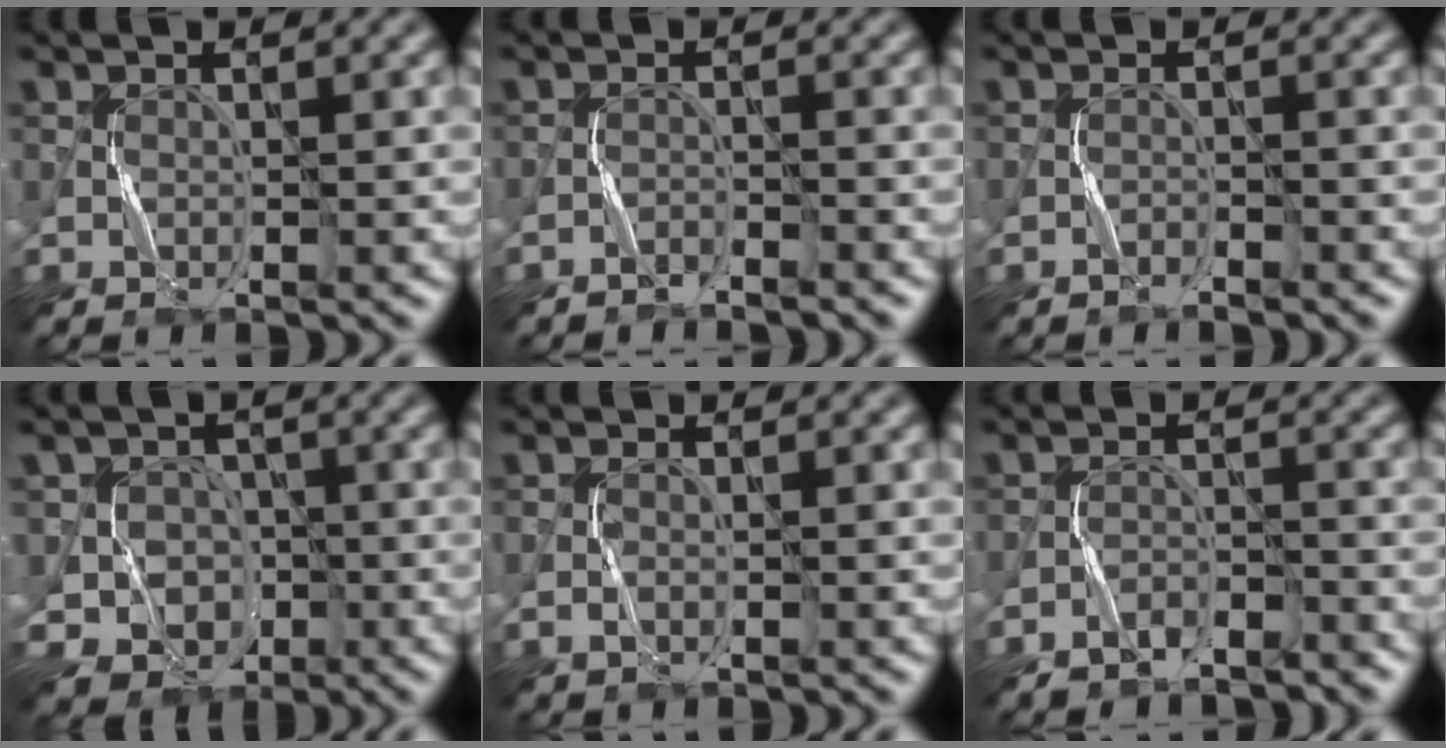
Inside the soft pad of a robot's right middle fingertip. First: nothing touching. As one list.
[{"total": 1.4, "force": [-1.4, -0.3, 0.1], "torque": [-0.004, 0.007, -0.026]}, {"total": 0.8, "force": [-0.8, -0.2, 0.1], "torque": [-0.003, 0.003, -0.013]}, {"total": 6.6, "force": [-2.5, 6.0, 1.5], "torque": [-0.011, 0.013, -0.064]}, {"total": 0.6, "force": [-0.2, 0.3, 0.5], "torque": [-0.010, 0.001, -0.003]}, {"total": 2.8, "force": [-2.6, 0.9, 0.8], "torque": [-0.014, 0.003, -0.049]}]